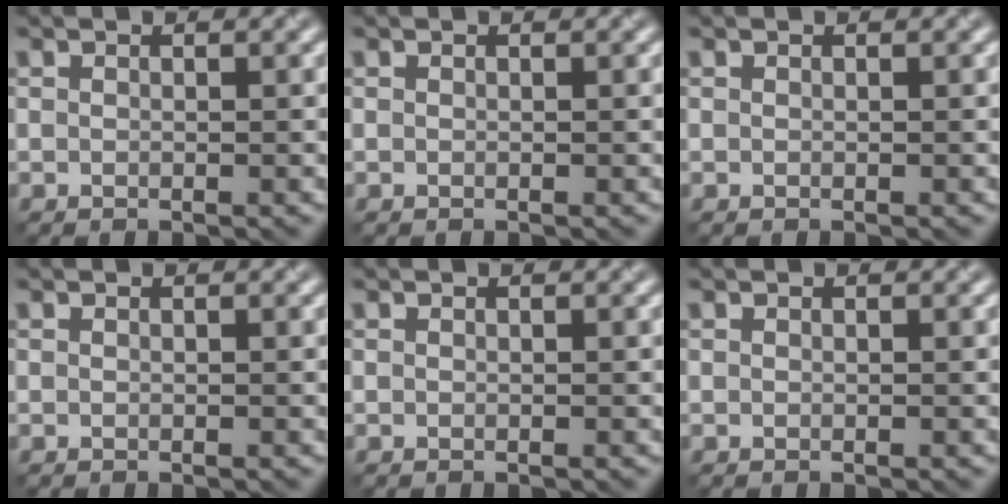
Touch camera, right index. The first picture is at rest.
{"total": 0.0}
{"total": 0.0}
{"total": 0.0}
{"total": 0.0}
{"total": 0.0}